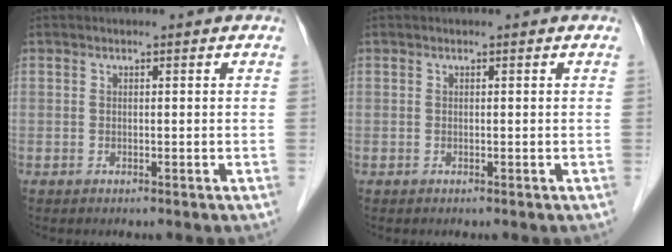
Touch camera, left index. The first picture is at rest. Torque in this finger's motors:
{"motor_torque": [-0.01, 0.01, 0.00, -0.01]}